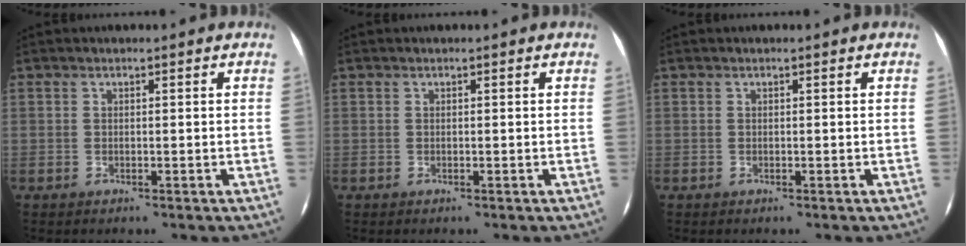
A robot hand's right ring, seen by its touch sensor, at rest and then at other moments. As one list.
[{"total": 0.0}, {"total": 0.0}]